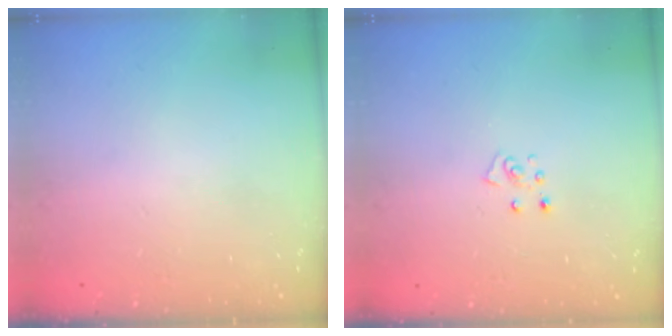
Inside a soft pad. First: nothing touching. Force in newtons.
{"total": 4.2, "press": 4.1, "slide": 0.5}